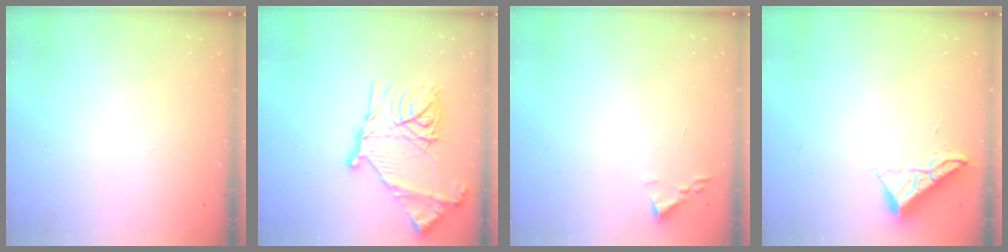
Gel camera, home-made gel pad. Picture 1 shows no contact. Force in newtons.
{"total": 22.5, "press": 22.4, "slide": 2.2}
{"total": 1.8, "press": 1.7, "slide": 0.2}
{"total": 7.1, "press": 7.1, "slide": 0.4}